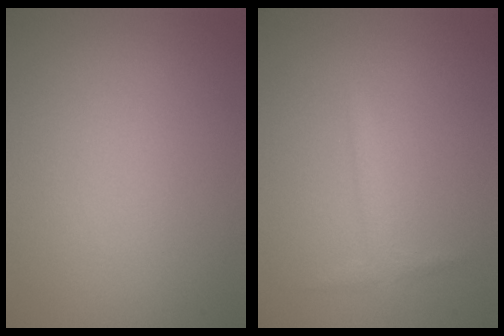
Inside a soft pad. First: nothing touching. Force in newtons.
{"total": 1.3, "press": 1.3, "slide": 0.0}